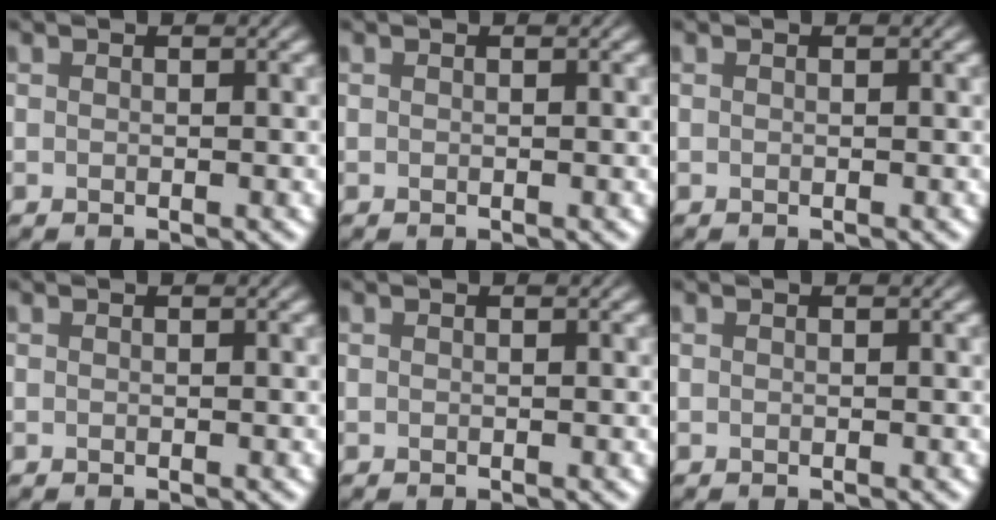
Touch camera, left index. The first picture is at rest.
{"total": 0.0}
{"total": 0.0}
{"total": 0.0}
{"total": 0.0}
{"total": 0.0}